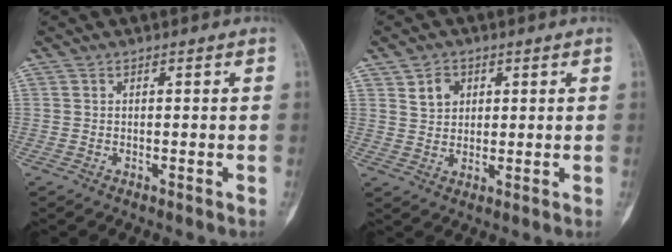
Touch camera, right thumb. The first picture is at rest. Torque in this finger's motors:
{"motor_torque": [-0.60, 0.57, -0.09, 0.25, -0.01]}